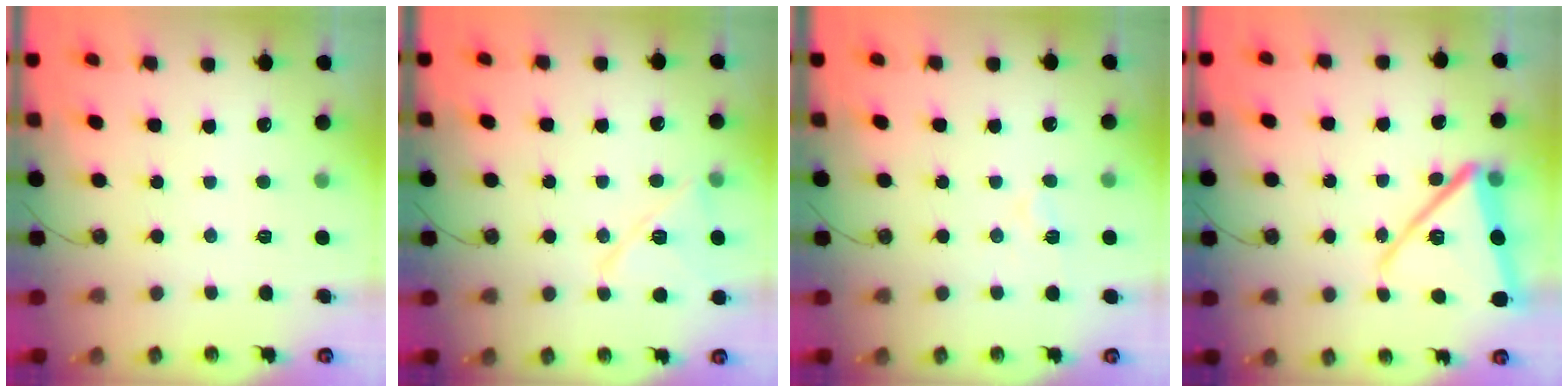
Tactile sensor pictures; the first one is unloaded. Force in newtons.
{"total": 13.2, "press": 13.2, "slide": 0.6}
{"total": 6.2, "press": 5.8, "slide": 2.1}
{"total": 18.4, "press": 18.3, "slide": 1.6}